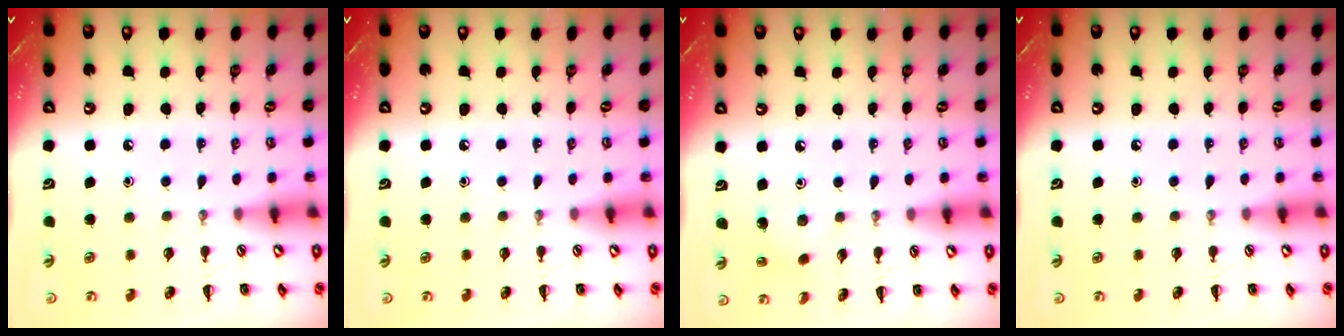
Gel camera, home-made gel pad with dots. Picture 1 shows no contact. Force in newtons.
{"total": 0.0}
{"total": 1.6, "press": 1.4, "slide": 0.7}
{"total": 0.0}